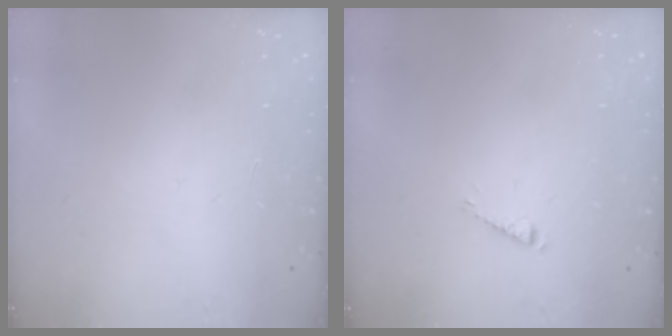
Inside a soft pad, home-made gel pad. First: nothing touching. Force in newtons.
{"total": 2.7, "press": 2.7, "slide": 0.2}